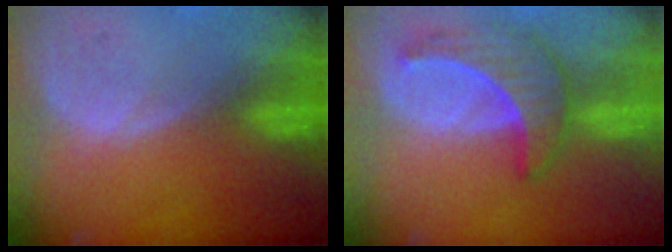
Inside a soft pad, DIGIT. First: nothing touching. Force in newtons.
{"total": 6.9, "press": 6.4, "slide": 2.6}